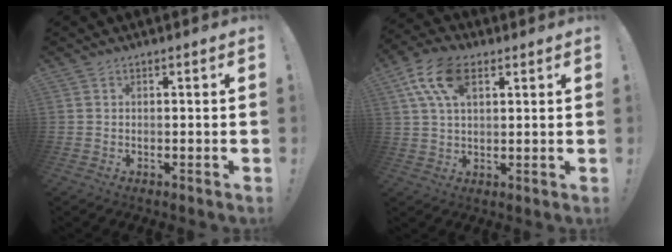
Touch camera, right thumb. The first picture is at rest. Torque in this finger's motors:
{"motor_torque": [0.10, 0.18, 0.31, 0.03, 0.15]}